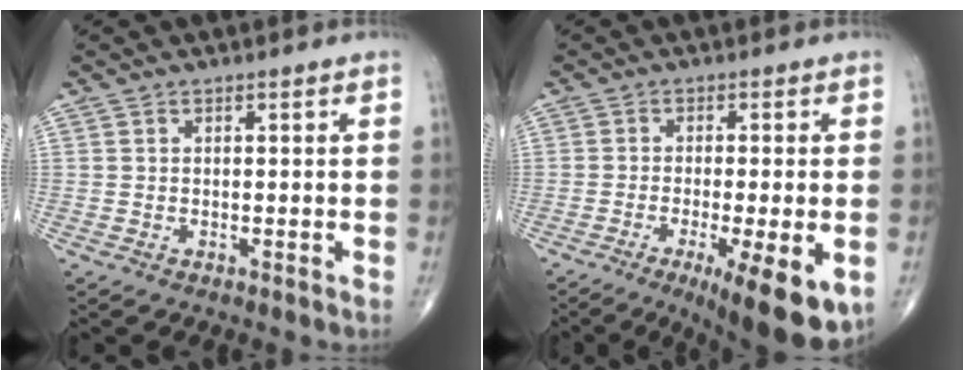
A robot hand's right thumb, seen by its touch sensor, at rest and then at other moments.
{"total": 13.3, "force": [-5.5, 3.3, 11.7], "torque": [-0.146, -0.014, -0.074]}